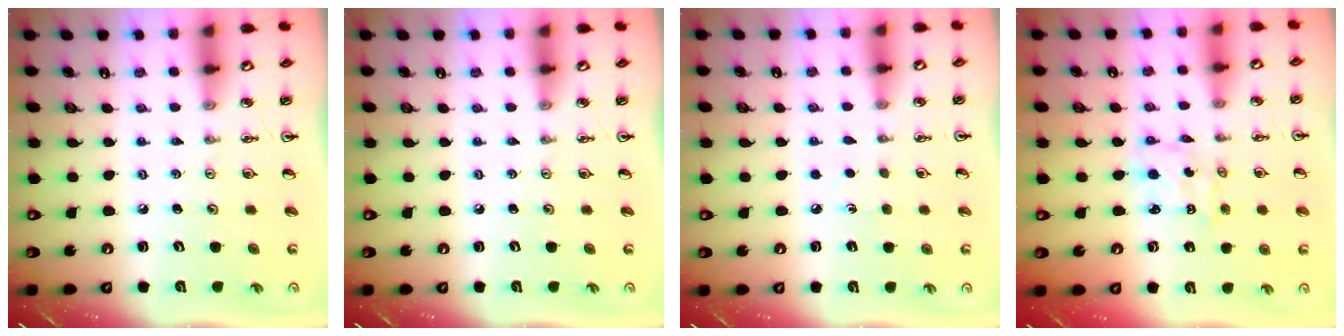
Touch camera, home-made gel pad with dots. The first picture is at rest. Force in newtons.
{"total": 0.0}
{"total": 3.2, "press": 3.2, "slide": 0.4}
{"total": 1.9, "press": 1.9, "slide": 0.1}